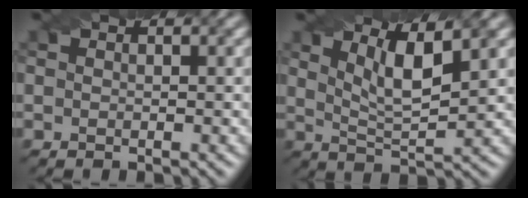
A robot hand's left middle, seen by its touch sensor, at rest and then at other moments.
{"total": 4.8, "force": [2.6, 1.2, 3.9], "torque": [-0.069, 0.001, 0.043]}